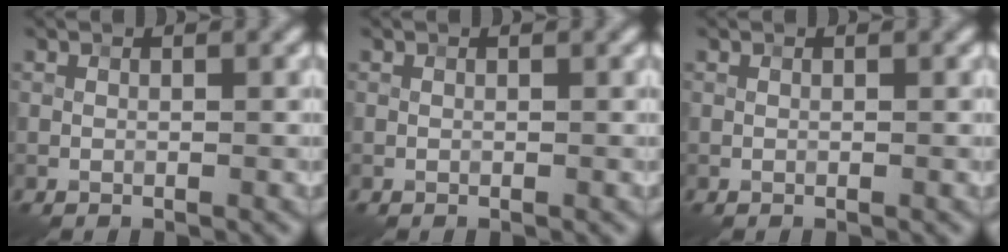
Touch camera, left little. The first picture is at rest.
{"total": 0.0}
{"total": 0.0}